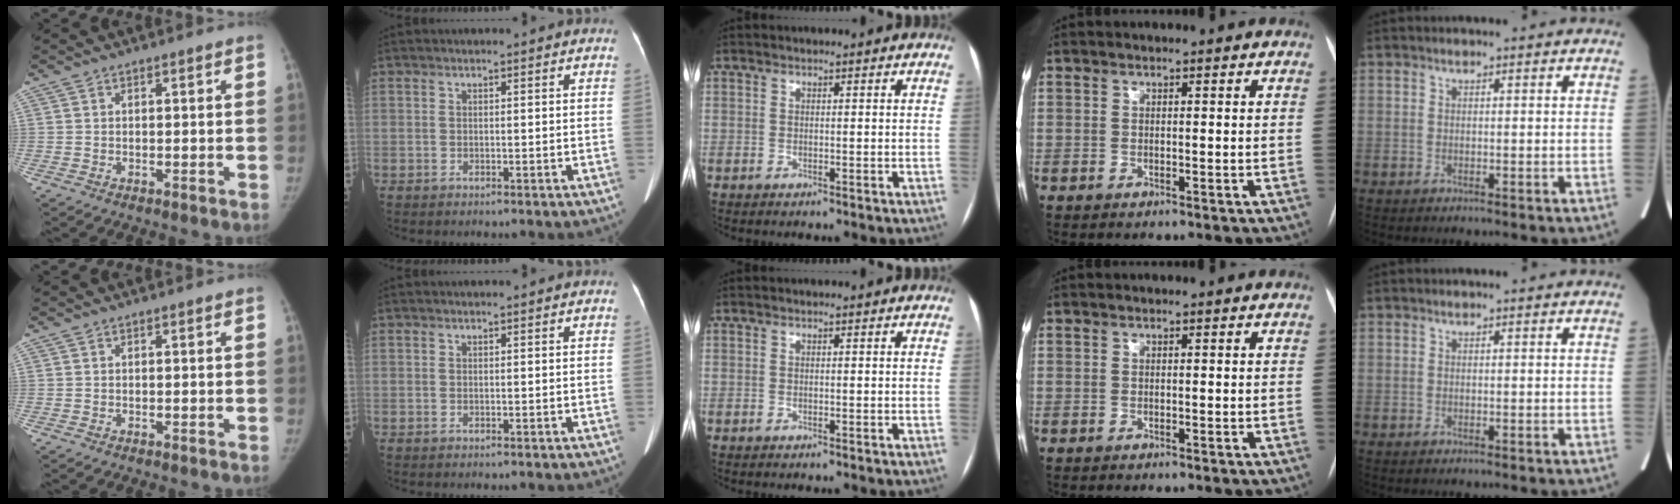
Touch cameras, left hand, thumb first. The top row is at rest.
{}